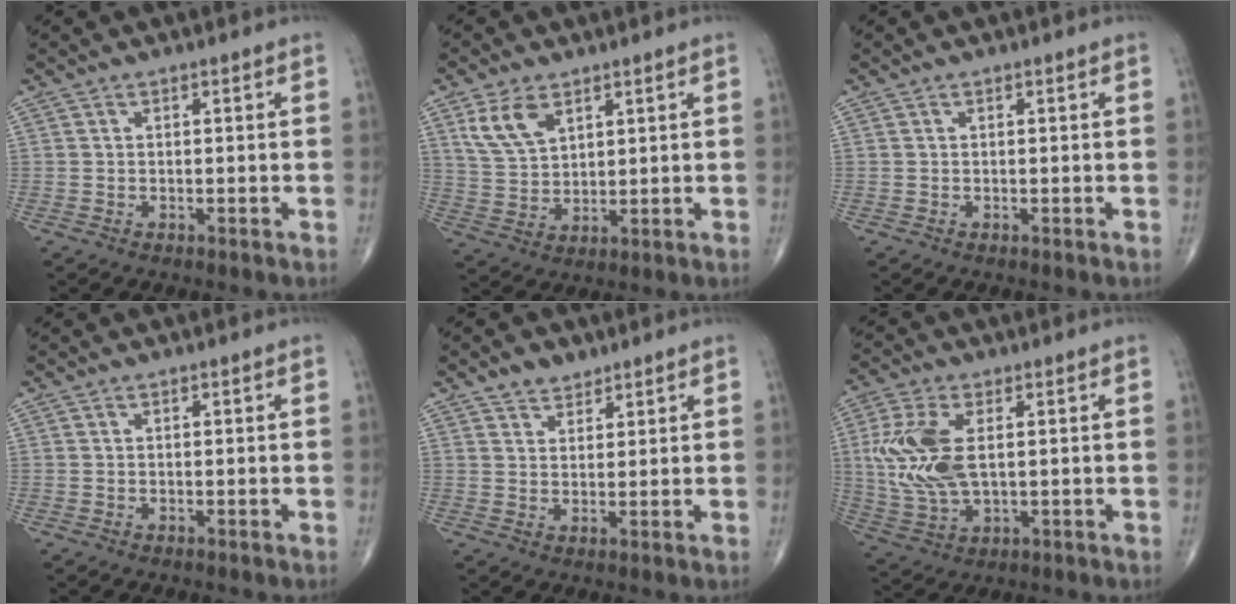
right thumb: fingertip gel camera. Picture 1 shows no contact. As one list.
[{"total": 8.0, "force": [4.2, 4.7, 4.9], "torque": [-0.086, -0.014, 0.091]}, {"total": 0.0}, {"total": 0.0}, {"total": 4.0, "force": [3.0, 2.4, 1.3], "torque": [-0.003, -0.019, 0.051]}, {"total": 12.8, "force": [1.8, 6.7, 10.8], "torque": [-0.244, -0.005, 0.042]}]